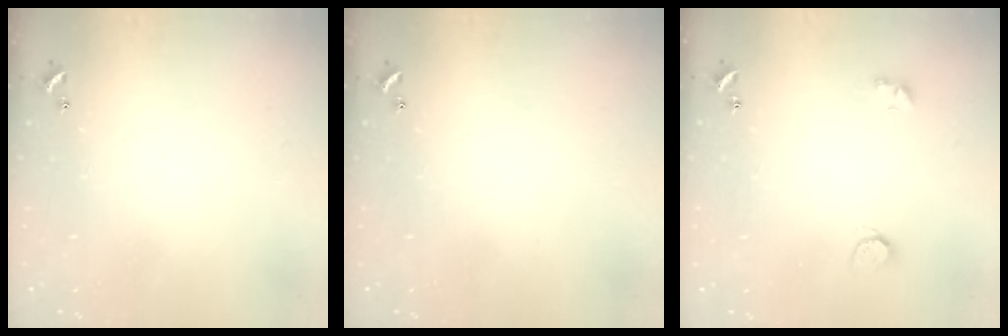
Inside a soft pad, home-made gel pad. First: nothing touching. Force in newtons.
{"total": 0.0}
{"total": 2.3, "press": 2.3, "slide": 0.5}